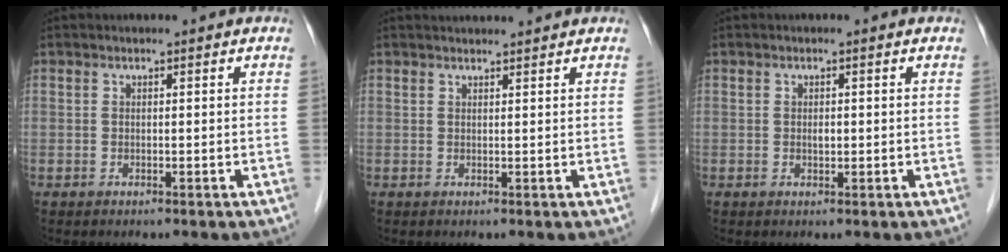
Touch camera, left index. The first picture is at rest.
{"total": 4.4, "force": [4.3, 0.2, 0.9], "torque": [-0.006, 0.026, 0.055]}
{"total": 0.9, "force": [-0.1, 0.6, 0.7], "torque": [-0.006, -0.003, -0.003]}